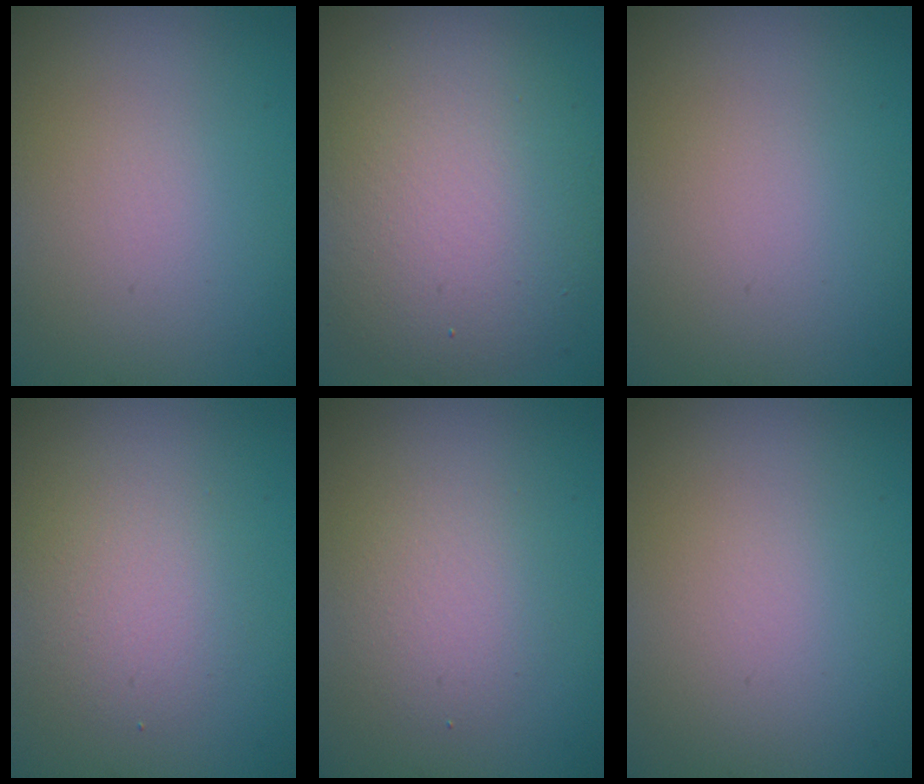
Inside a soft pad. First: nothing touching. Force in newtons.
{"total": 9.0, "press": 9.0, "slide": 0.9}
{"total": 0.0}
{"total": 2.6, "press": 2.6, "slide": 0.3}
{"total": 2.5, "press": 2.5, "slide": 0.2}
{"total": 0.0}